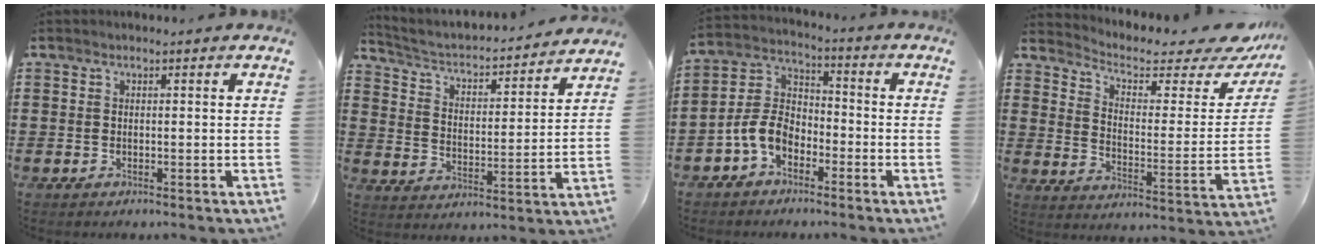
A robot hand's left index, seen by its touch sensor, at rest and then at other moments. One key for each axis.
{"total": 3.0, "fx": 2.7, "fy": 0.7, "fz": 1.3, "tx": -0.042, "ty": -0.029, "tz": 0.034}
{"total": 6.6, "fx": -3.7, "fy": 4.1, "fz": 3.6, "tx": -0.105, "ty": 0.000, "tz": -0.082}
{"total": 4.6, "fx": 3.3, "fy": 1.6, "fz": 2.7, "tx": -0.055, "ty": -0.029, "tz": 0.048}